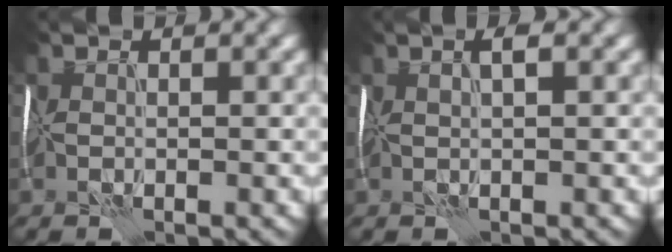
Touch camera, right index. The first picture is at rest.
{"total": 1.3, "force": [0.6, -0.1, 1.2], "torque": [-0.023, 0.004, 0.010]}